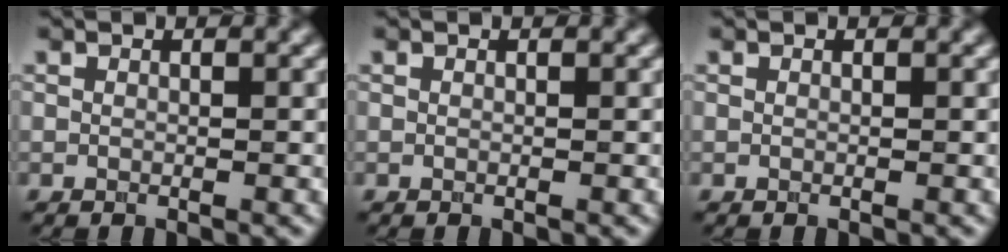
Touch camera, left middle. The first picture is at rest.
{"total": 0.0}
{"total": 0.0}